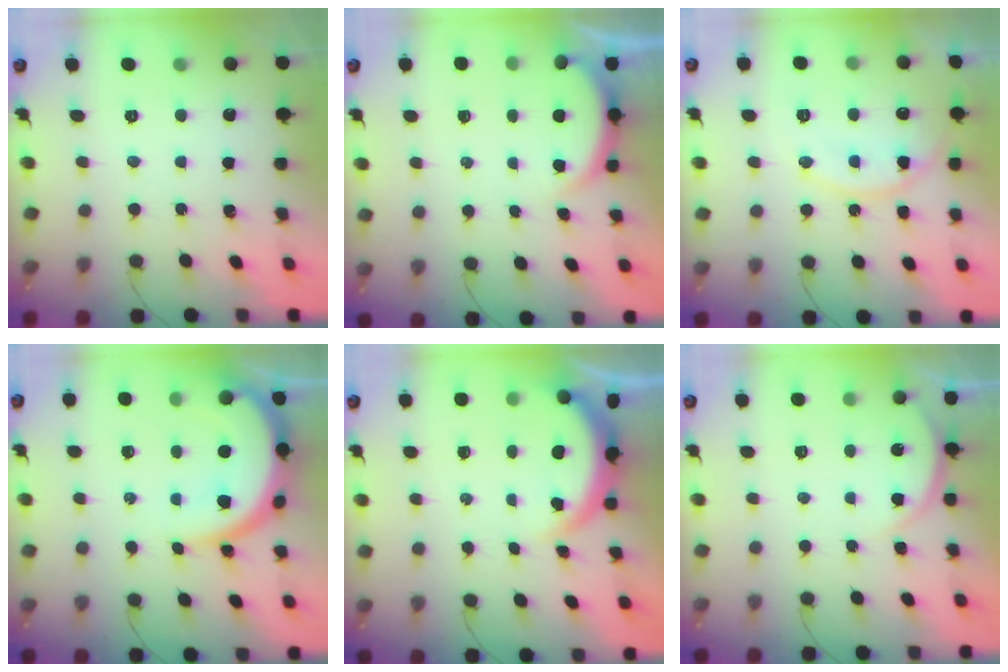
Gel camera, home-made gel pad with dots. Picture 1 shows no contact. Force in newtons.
{"total": 2.8, "press": 2.7, "slide": 0.6}
{"total": 14.3, "press": 14.3, "slide": 1.2}
{"total": 12.1, "press": 12.1, "slide": 1.0}
{"total": 3.8, "press": 3.8, "slide": 0.7}
{"total": 4.0, "press": 4.0, "slide": 0.6}